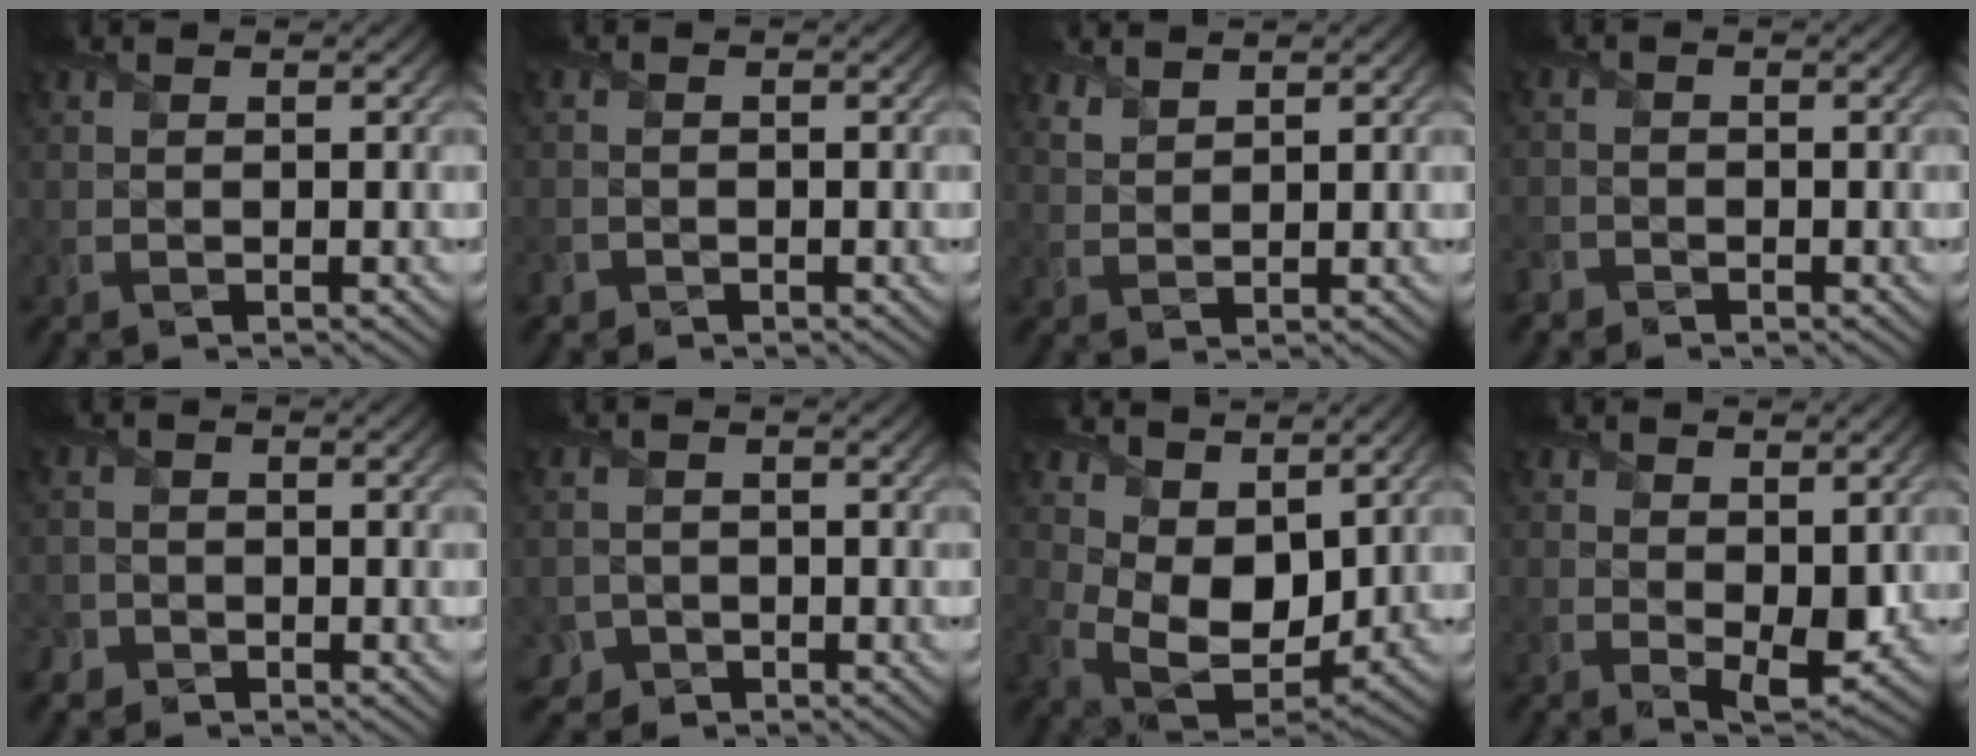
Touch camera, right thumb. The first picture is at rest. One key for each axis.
{"total": 1.3, "fx": -0.9, "fy": 1.0, "fz": 0.1, "tx": 0.001, "ty": -0.004, "tz": -0.020}
{"total": 2.3, "fx": 2.1, "fy": 0.7, "fz": 0.8, "tx": -0.023, "ty": 0.001, "tz": 0.048}
{"total": 1.7, "fx": -1.3, "fy": 1.0, "fz": 0.2, "tx": -0.006, "ty": -0.003, "tz": -0.035}
{"total": 2.2, "fx": -1.5, "fy": 1.6, "fz": 0.3, "tx": -0.001, "ty": -0.002, "tz": -0.037}
{"total": 3.2, "fx": -2.0, "fy": 2.5, "fz": 0.6, "tx": -0.014, "ty": 0.000, "tz": -0.040}
{"total": 9.7, "fx": 3.7, "fy": 6.3, "fz": 6.3, "tx": -0.155, "ty": -0.026, "tz": 0.072}
{"total": 4.5, "fx": 0.7, "fy": 2.6, "fz": 3.7, "tx": -0.065, "ty": -0.016, "tz": 0.019}